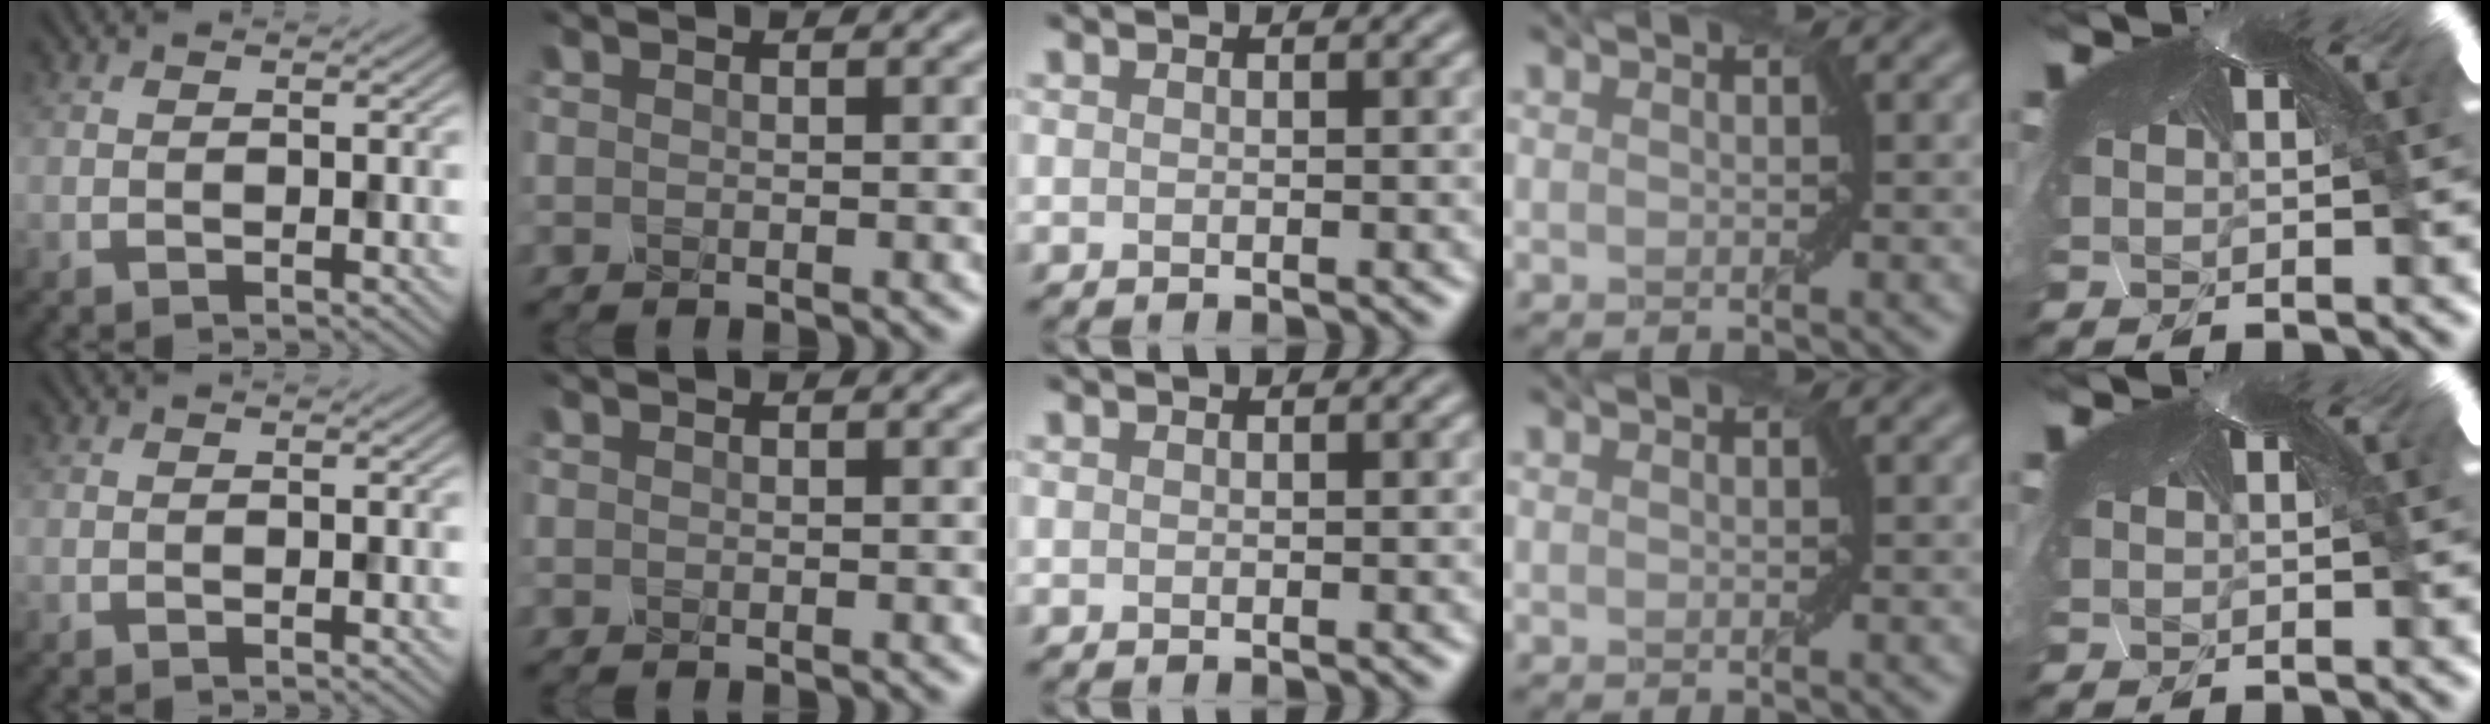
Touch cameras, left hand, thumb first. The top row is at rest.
{}